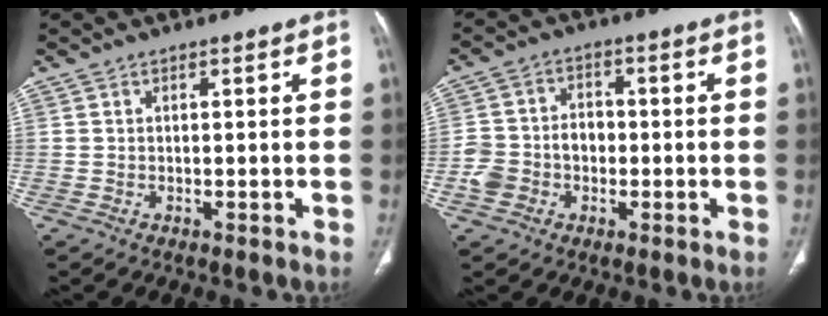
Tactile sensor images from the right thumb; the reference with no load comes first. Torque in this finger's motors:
{"motor_torque": [0.70, 0.59, 0.67, -0.09, 0.02]}